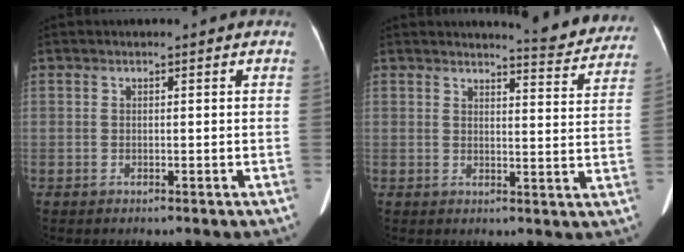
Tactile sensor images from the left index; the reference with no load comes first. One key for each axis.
{"total": 8.9, "fx": 8.7, "fy": 0.7, "fz": 1.7, "tx": -0.012, "ty": -0.028, "tz": 0.089}